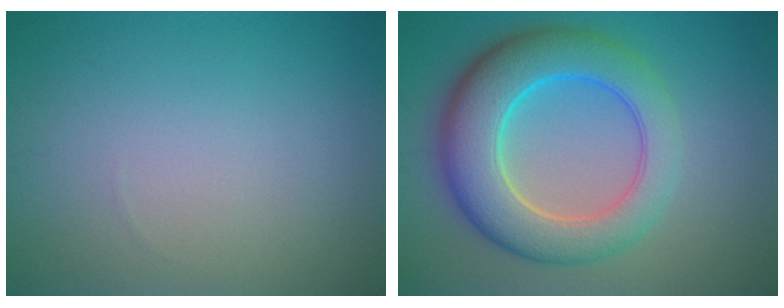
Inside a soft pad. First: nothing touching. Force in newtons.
{"total": 9.0, "press": 9.0, "slide": 0.4}